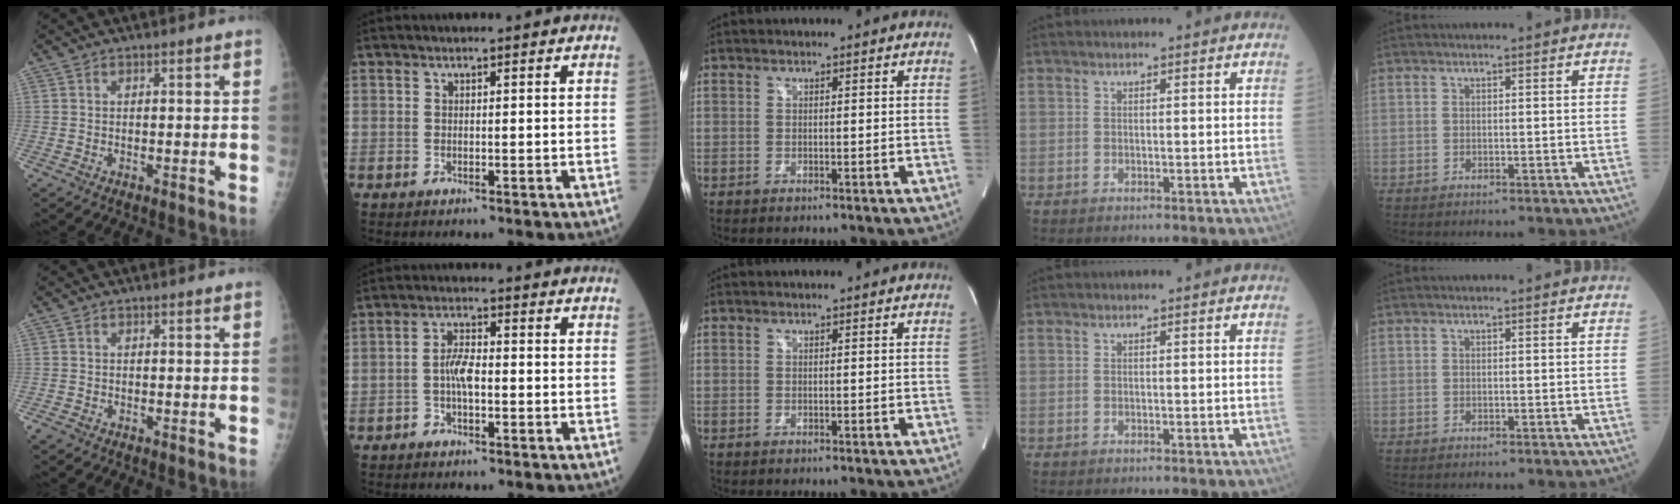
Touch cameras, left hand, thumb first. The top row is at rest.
{"thumb": {"total": 1.4, "force": [-0.9, 0.9, 0.6], "torque": [-0.013, 0.000, -0.018]}, "index": {"total": 3.7, "force": [-1.0, 1.4, 3.3], "torque": [-0.070, 0.007, -0.020]}}